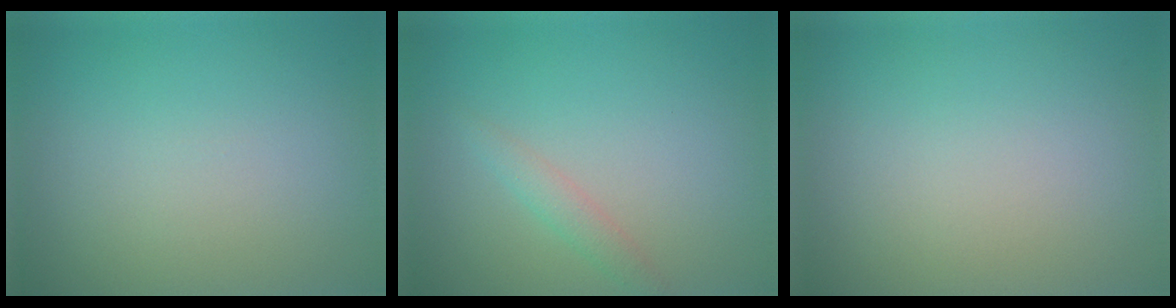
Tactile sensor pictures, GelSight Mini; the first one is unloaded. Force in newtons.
{"total": 1.4, "press": 1.4, "slide": 0.1}
{"total": 0.0}